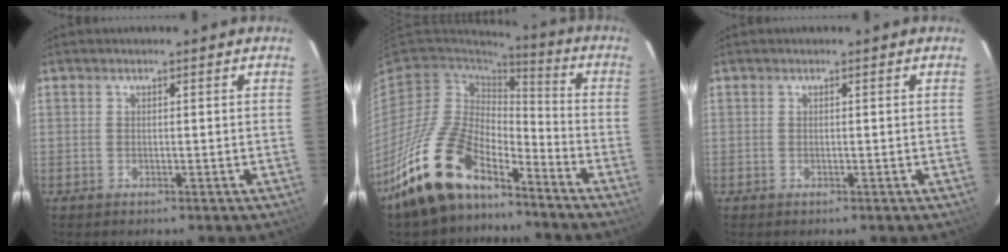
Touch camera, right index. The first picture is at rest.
{"total": 17.2, "force": [-13.1, 7.3, 8.4], "torque": [-0.176, -0.002, -0.238]}
{"total": 0.0}